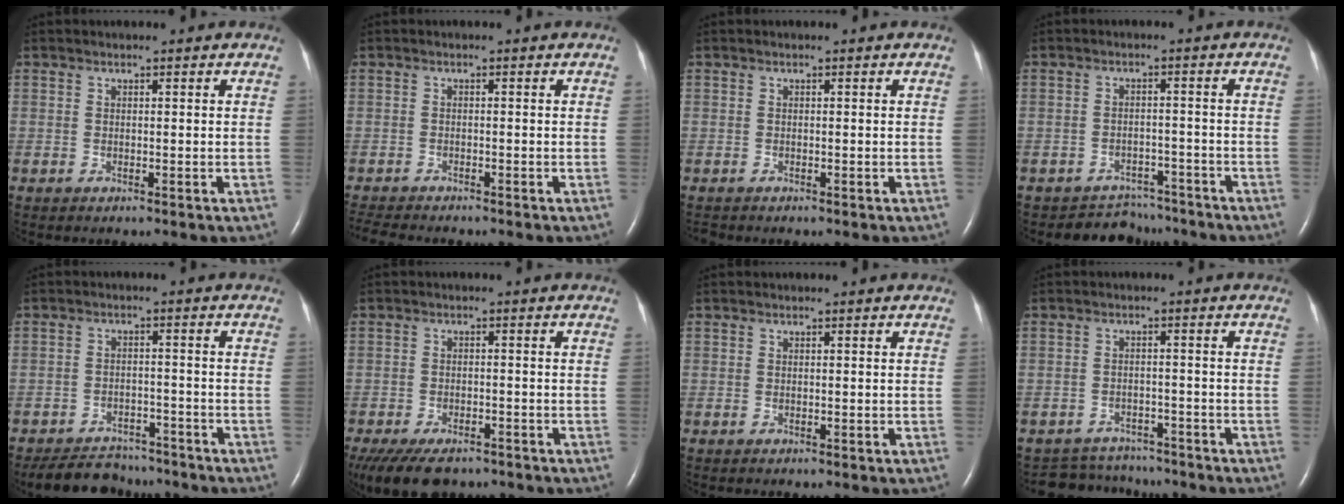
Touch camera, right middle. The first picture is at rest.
{"total": 4.5, "force": [-4.2, 0.3, 1.6], "torque": [-0.028, -0.013, -0.068]}
{"total": 0.6, "force": [-0.6, 0.1, 0.0], "torque": [-0.005, -0.004, -0.010]}
{"total": 5.1, "force": [-4.5, 1.9, -1.2], "torque": [0.018, 0.020, -0.066]}
{"total": 8.2, "force": [-7.5, 3.1, 1.5], "torque": [-0.022, -0.002, -0.110]}
{"total": 10.6, "force": [-7.8, 4.9, 5.2], "torque": [-0.106, -0.013, -0.116]}
{"total": 0.0}
{"total": 6.2, "force": [-5.9, 1.9, -0.6], "torque": [0.006, 0.012, -0.083]}